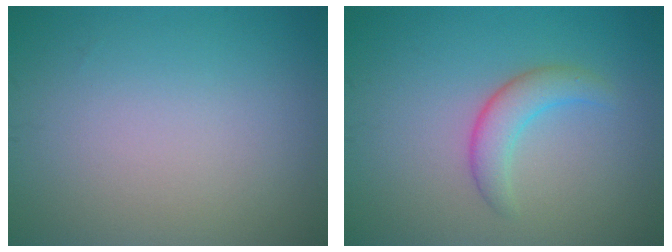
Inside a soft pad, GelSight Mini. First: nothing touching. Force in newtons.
{"total": 2.7, "press": 2.7, "slide": 0.1}